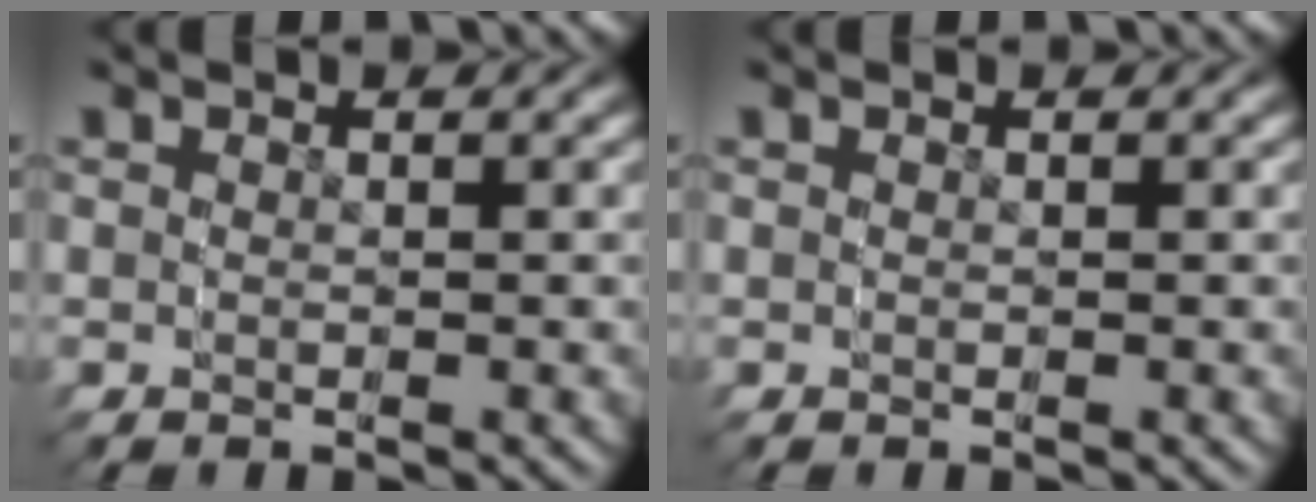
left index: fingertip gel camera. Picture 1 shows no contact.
{"total": 0.0}